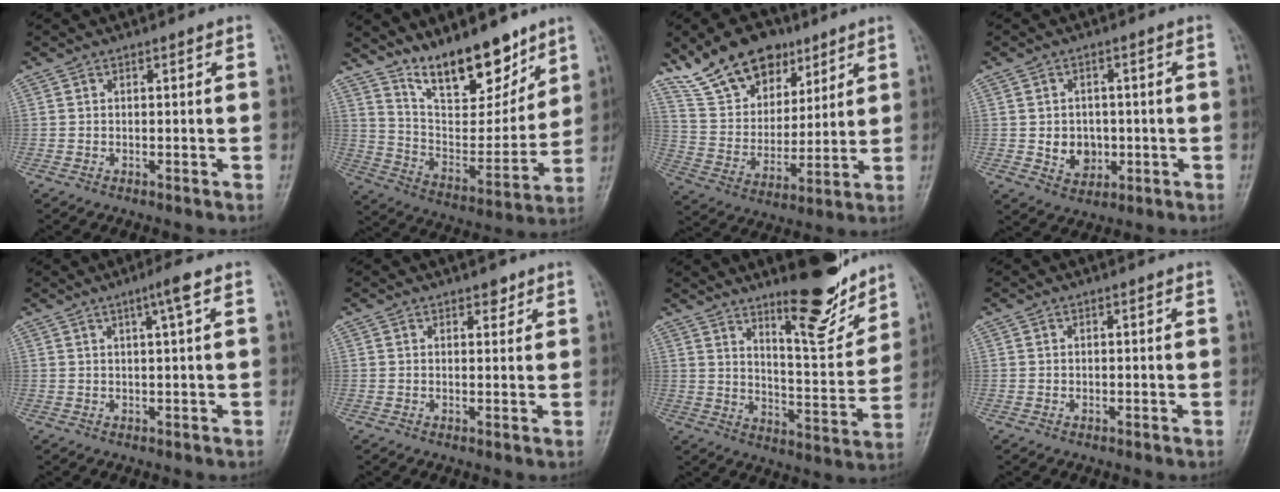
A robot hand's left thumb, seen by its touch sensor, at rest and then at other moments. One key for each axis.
{"total": 16.9, "fx": 12.6, "fy": 6.4, "fz": 9.3, "tx": -0.098, "ty": -0.086, "tz": 0.224}
{"total": 16.2, "fx": 11.1, "fy": 9.3, "fz": 7.2, "tx": -0.087, "ty": -0.042, "tz": 0.207}
{"total": 5.6, "fx": -0.6, "fy": 4.7, "fz": 2.9, "tx": -0.019, "ty": 0.003, "tz": 0.000}
{"total": 3.3, "fx": 1.5, "fy": -0.4, "fz": 2.9, "tx": -0.056, "ty": 0.000, "tz": 0.028}
{"total": 2.0, "fx": 1.4, "fy": 1.1, "fz": 0.9, "tx": 0.002, "ty": -0.007, "tz": 0.017}
{"total": 14.3, "fx": 10.6, "fy": 3.5, "fz": 8.8, "tx": -0.097, "ty": -0.084, "tz": 0.169}
{"total": 0.0}